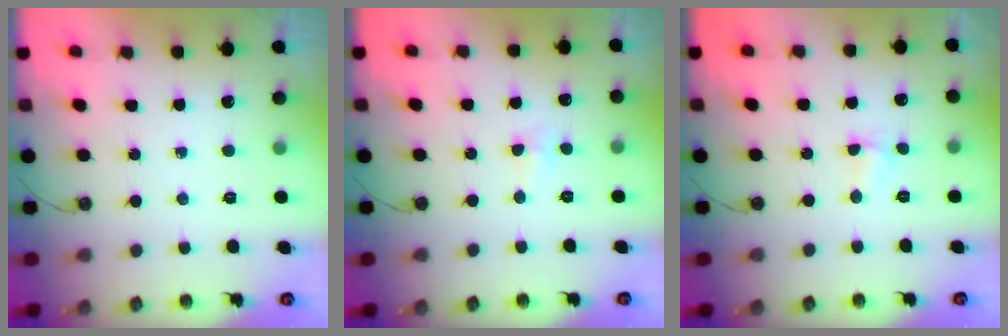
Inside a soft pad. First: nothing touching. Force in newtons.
{"total": 4.0, "press": 2.2, "slide": 3.4}
{"total": 2.2, "press": 2.1, "slide": 0.5}